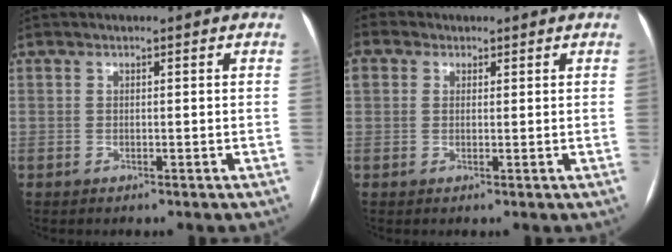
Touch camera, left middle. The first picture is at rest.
{"total": 4.8, "force": [2.3, 3.5, 2.3], "torque": [-0.069, 0.034, 0.049]}